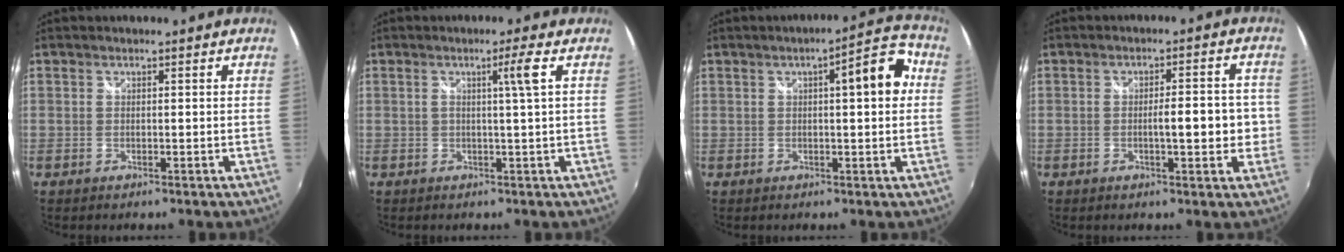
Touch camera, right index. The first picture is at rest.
{"total": 3.1, "force": [0.7, -1.2, 2.8], "torque": [-0.047, -0.007, 0.014]}
{"total": 7.9, "force": [1.5, 1.7, 7.6], "torque": [-0.095, 0.026, 0.026]}
{"total": 6.9, "force": [-0.9, 2.0, 6.5], "torque": [-0.101, 0.001, -0.010]}